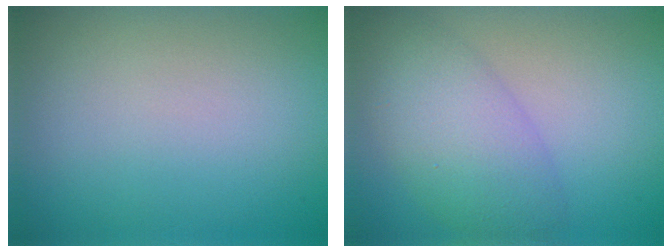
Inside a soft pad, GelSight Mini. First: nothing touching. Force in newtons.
{"total": 5.6, "press": 5.6, "slide": 0.2}